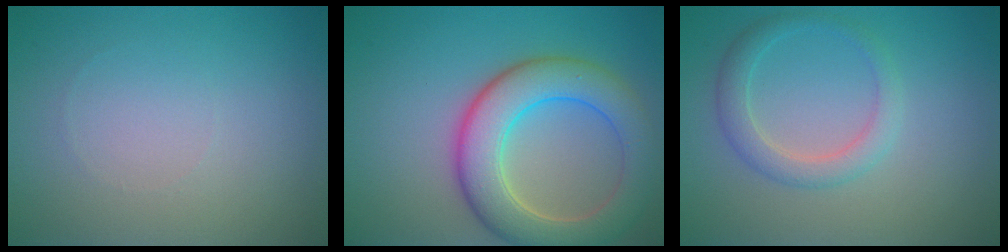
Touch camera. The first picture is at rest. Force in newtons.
{"total": 7.7, "press": 7.7, "slide": 0.5}
{"total": 2.5, "press": 2.5, "slide": 0.1}